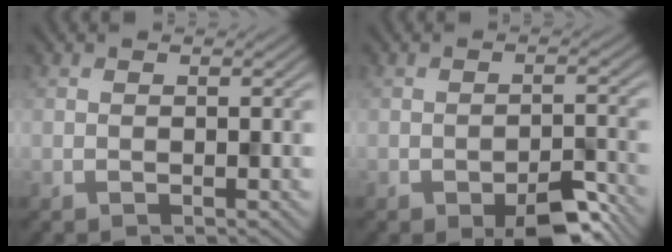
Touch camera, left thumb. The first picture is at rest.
{"total": 6.1, "force": [-3.8, 2.3, 4.3], "torque": [-0.061, -0.007, -0.049]}